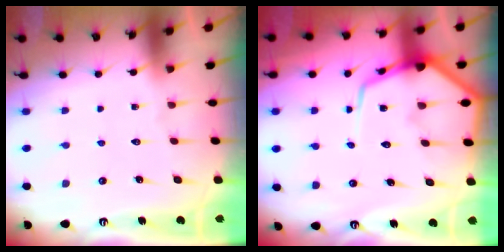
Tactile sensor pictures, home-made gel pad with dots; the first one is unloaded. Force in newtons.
{"total": 11.9, "press": 11.8, "slide": 0.8}